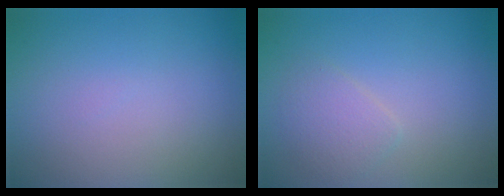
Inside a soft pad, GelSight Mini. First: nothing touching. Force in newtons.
{"total": 2.0, "press": 2.0, "slide": 0.0}